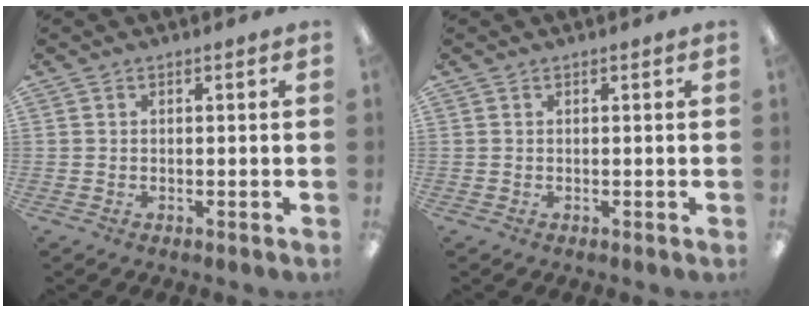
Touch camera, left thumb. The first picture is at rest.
{"total": 0.0}